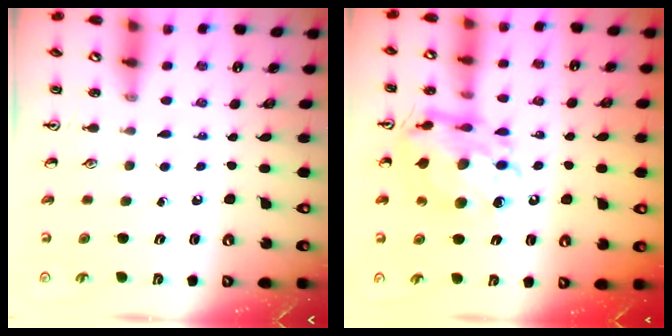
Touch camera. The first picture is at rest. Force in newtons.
{"total": 13.7, "press": 13.7, "slide": 1.4}